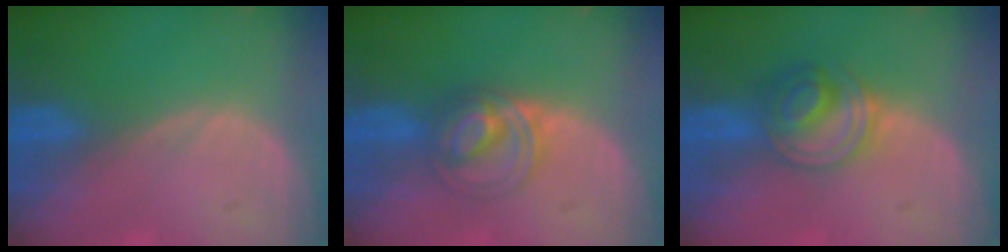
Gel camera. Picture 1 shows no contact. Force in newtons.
{"total": 5.8, "press": 5.6, "slide": 1.6}
{"total": 5.7, "press": 5.7, "slide": 0.4}